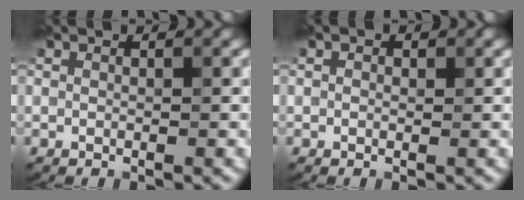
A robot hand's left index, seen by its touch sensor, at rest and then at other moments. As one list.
[{"total": 0.7, "force": [0.3, 0.5, 0.4], "torque": [-0.004, -0.003, -0.001]}]